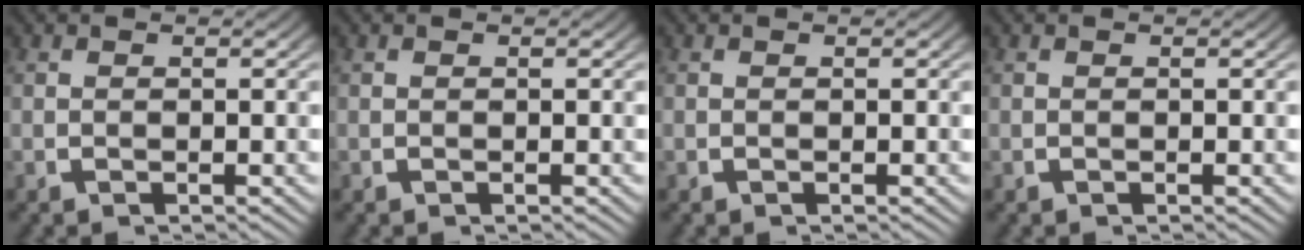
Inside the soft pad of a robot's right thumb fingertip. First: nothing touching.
{"total": 0.0}
{"total": 0.0}
{"total": 0.0}